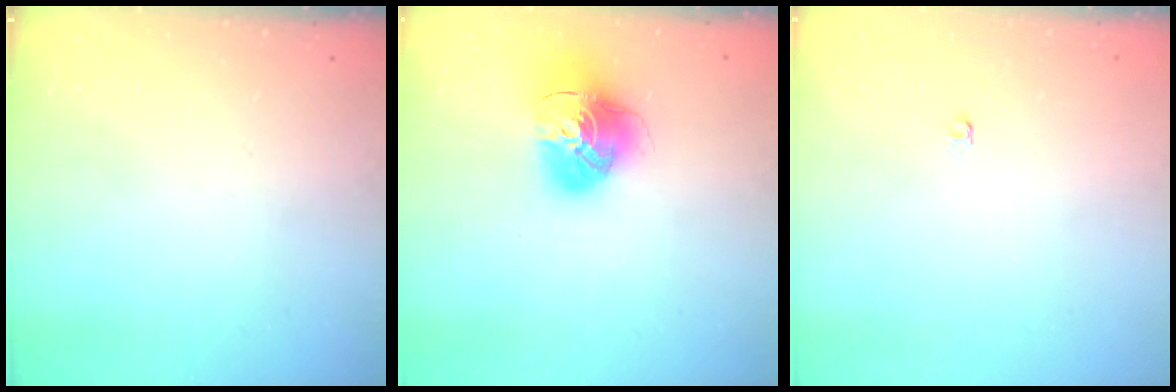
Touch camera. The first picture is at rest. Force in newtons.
{"total": 15.6, "press": 15.5, "slide": 1.7}
{"total": 3.3, "press": 3.3, "slide": 0.3}